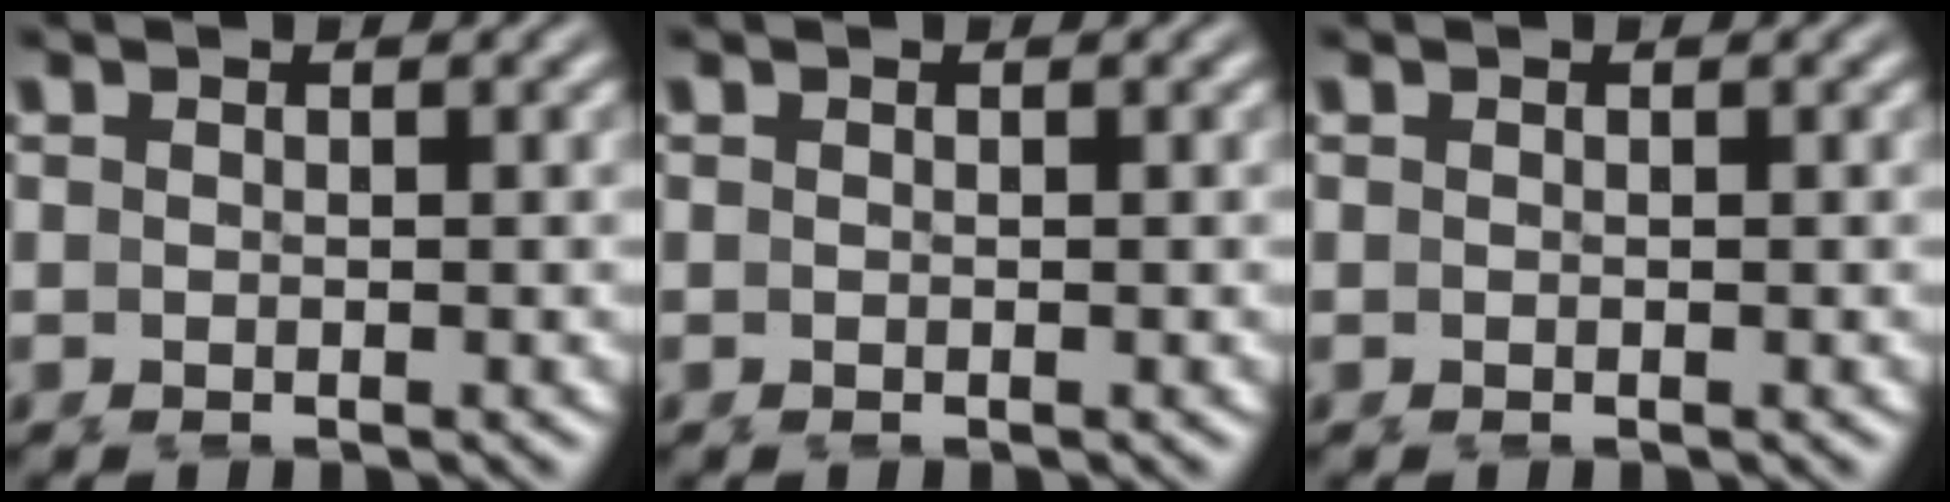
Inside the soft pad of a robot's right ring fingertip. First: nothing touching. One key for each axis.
{"total": 0.0}
{"total": 0.0}